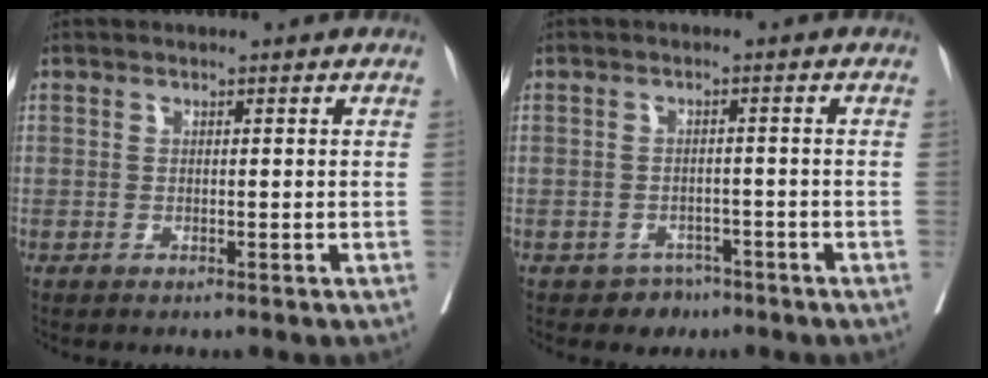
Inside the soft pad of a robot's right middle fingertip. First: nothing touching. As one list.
[{"total": 2.8, "force": [-1.9, 2.1, 0.1], "torque": [-0.002, 0.011, -0.023]}]